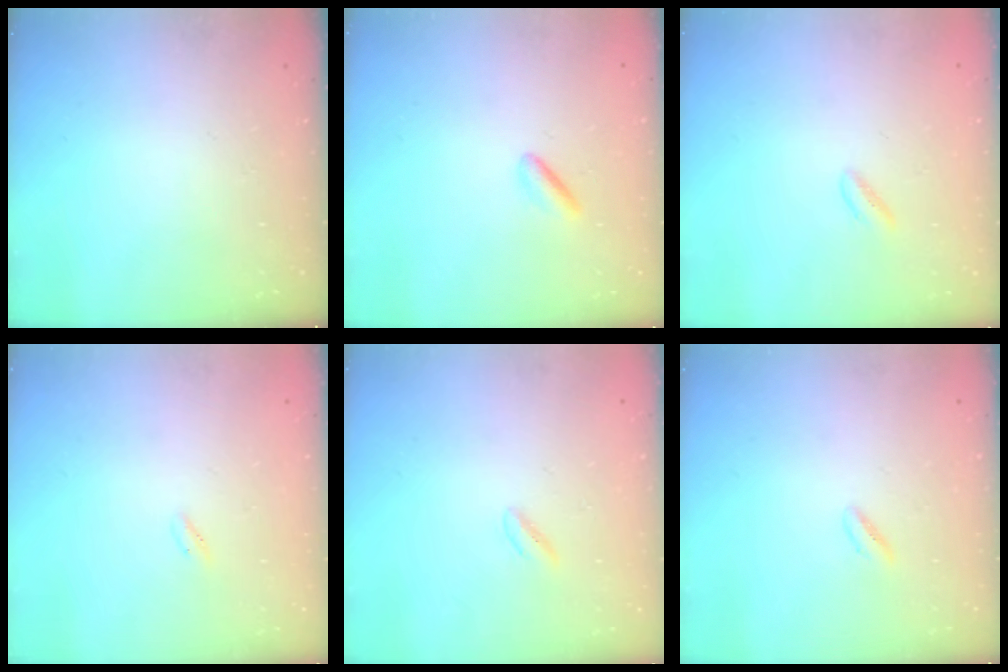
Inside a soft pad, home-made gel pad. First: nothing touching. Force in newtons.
{"total": 2.2, "press": 2.1, "slide": 0.8}
{"total": 1.0, "press": 0.8, "slide": 0.6}
{"total": 0.6, "press": 0.5, "slide": 0.4}
{"total": 0.8, "press": 0.6, "slide": 0.6}
{"total": 1.1, "press": 0.9, "slide": 0.5}